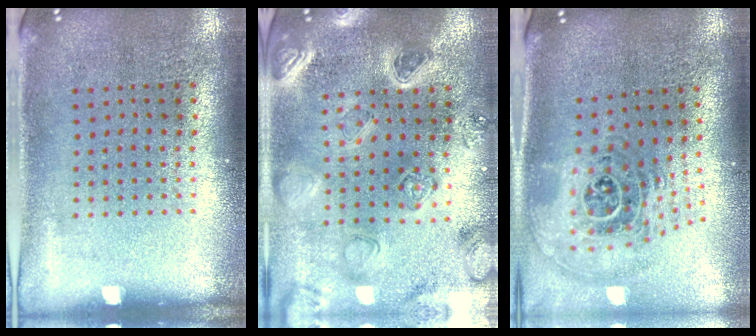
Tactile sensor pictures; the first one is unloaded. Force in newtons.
{"total": 2.3, "press": 2.3, "slide": 0.2}
{"total": 1.9, "press": 1.5, "slide": 1.2}